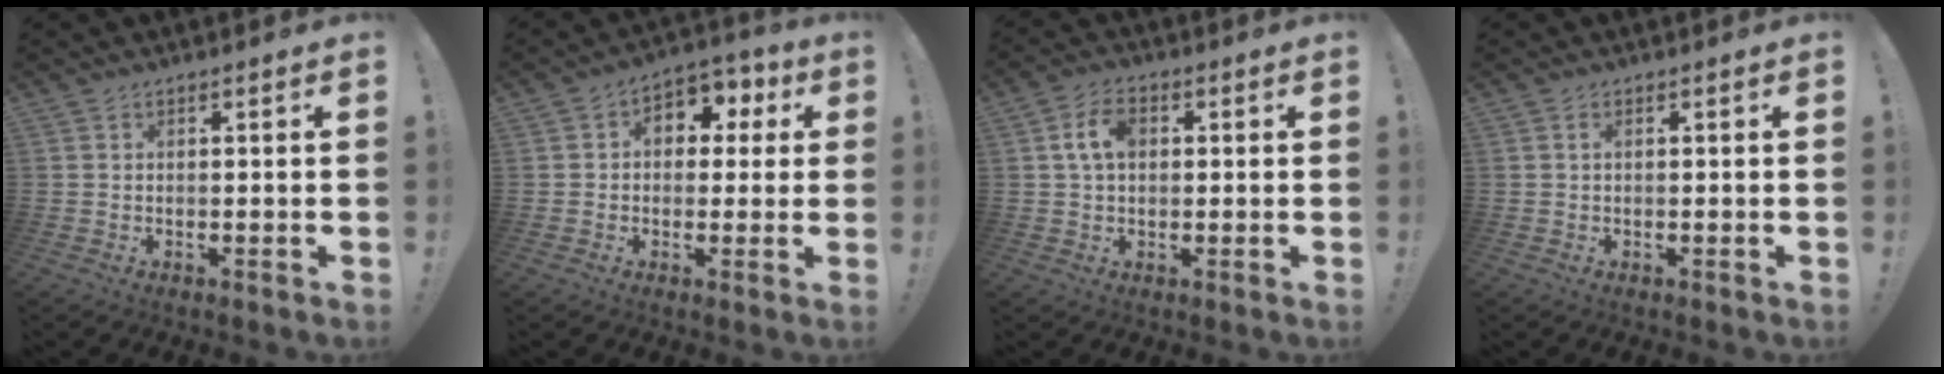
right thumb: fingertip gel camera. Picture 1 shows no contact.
{"total": 7.2, "force": [1.0, 5.9, 3.9], "torque": [-0.038, -0.001, 0.020]}
{"total": 7.2, "force": [1.3, 4.6, 5.3], "torque": [-0.093, 0.013, 0.026]}
{"total": 0.7, "force": [0.2, 0.3, 0.6], "torque": [-0.011, 0.003, 0.002]}